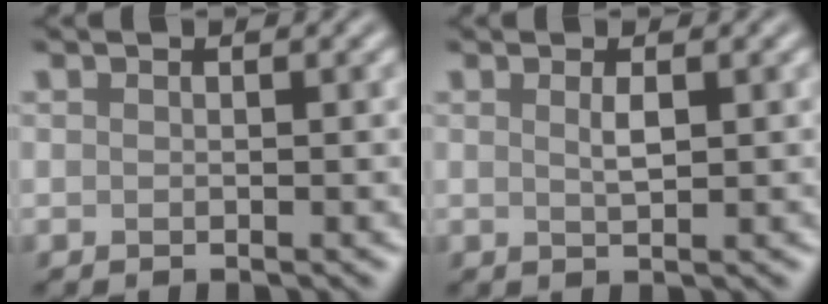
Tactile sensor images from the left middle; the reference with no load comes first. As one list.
[{"total": 1.2, "force": [0.5, 0.2, 1.1], "torque": [-0.022, 0.001, 0.009]}]